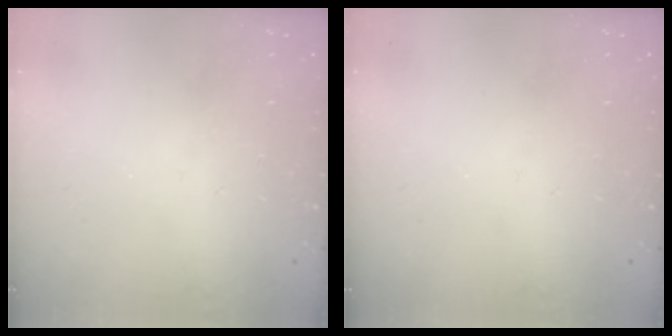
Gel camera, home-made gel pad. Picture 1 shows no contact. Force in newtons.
{"total": 0.0}